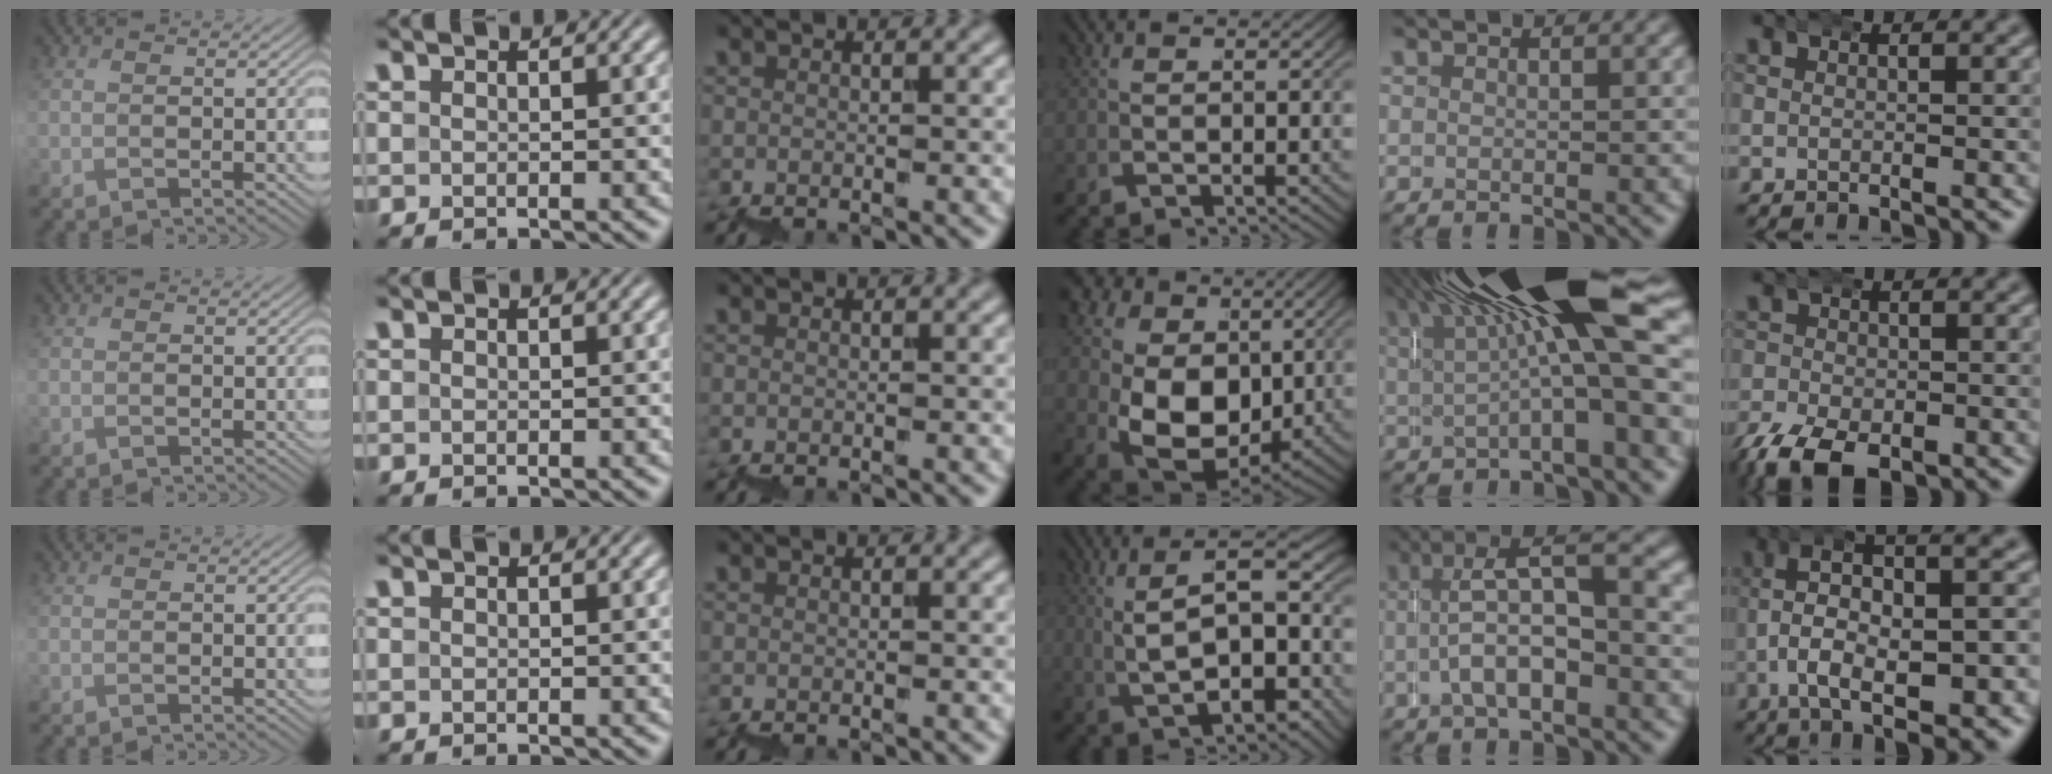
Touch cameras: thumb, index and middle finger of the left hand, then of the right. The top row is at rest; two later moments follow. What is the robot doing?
{"motion": "wrap", "object": "bubble wrap"}